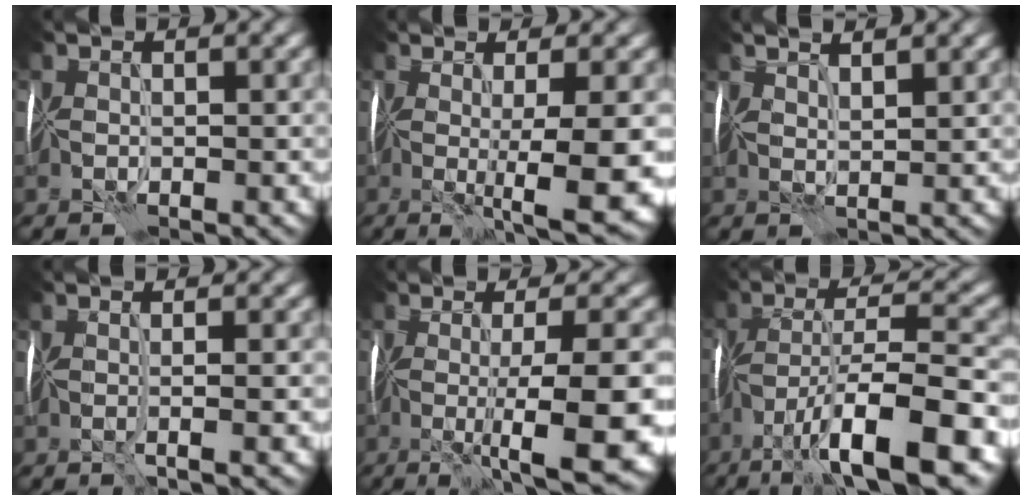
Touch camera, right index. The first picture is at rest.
{"total": 8.7, "force": [-0.9, 2.0, 8.4], "torque": [-0.119, -0.010, -0.002]}
{"total": 2.7, "force": [2.3, 0.6, 1.2], "torque": [-0.006, 0.015, 0.020]}
{"total": 2.1, "force": [0.0, 0.5, 2.1], "torque": [-0.022, 0.001, 0.001]}
{"total": 11.1, "force": [-2.3, 2.6, 10.6], "torque": [-0.142, -0.009, -0.023]}
{"total": 11.1, "force": [-5.4, 3.1, 9.2], "torque": [-0.154, 0.019, -0.086]}